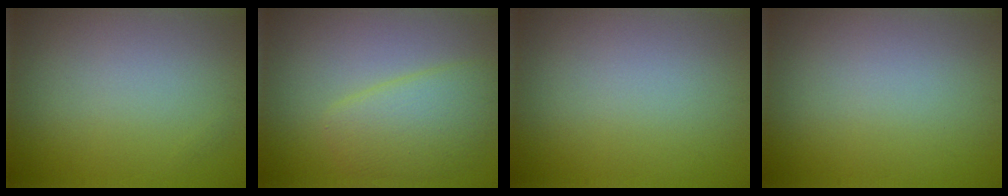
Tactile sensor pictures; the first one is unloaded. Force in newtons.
{"total": 3.9, "press": 3.9, "slide": 0.3}
{"total": 0.0}
{"total": 0.0}